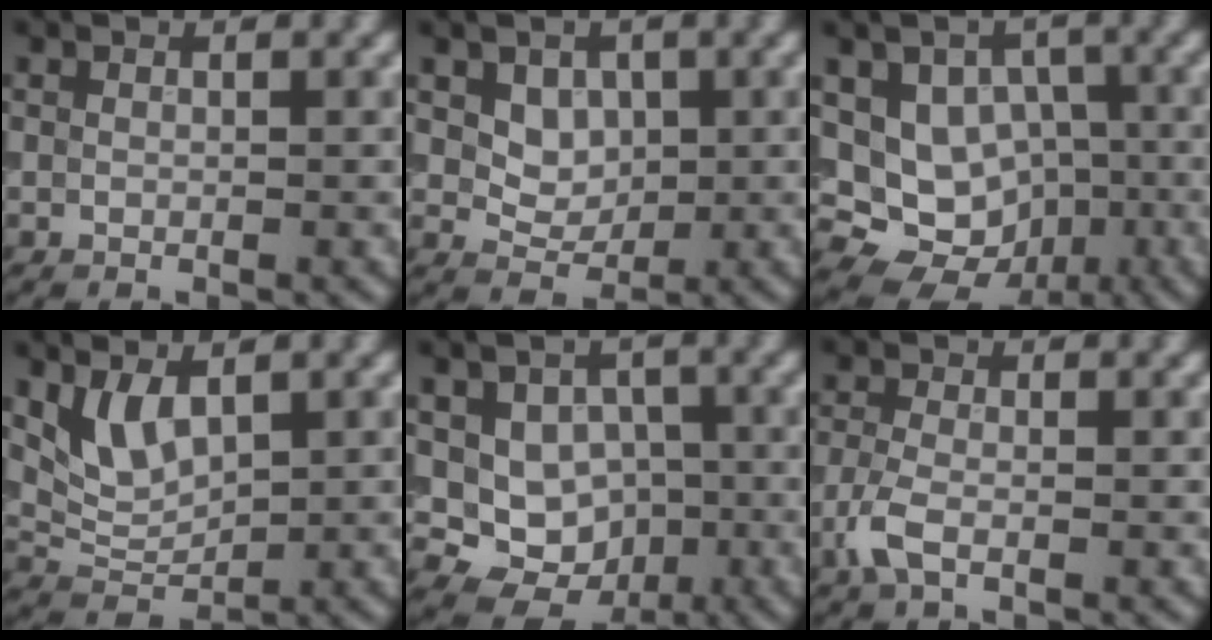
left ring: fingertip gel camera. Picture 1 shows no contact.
{"total": 2.7, "force": [0.8, 2.1, 1.5], "torque": [-0.024, -0.011, 0.024]}
{"total": 10.8, "force": [-2.1, 9.4, 4.9], "torque": [-0.067, 0.011, -0.051]}
{"total": 3.2, "force": [1.6, 1.6, 2.3], "torque": [-0.047, -0.006, 0.037]}
{"total": 8.3, "force": [-1.1, 7.2, 4.0], "torque": [-0.048, 0.011, -0.032]}
{"total": 2.5, "force": [-1.2, 1.1, 1.9], "torque": [-0.052, 0.001, -0.035]}